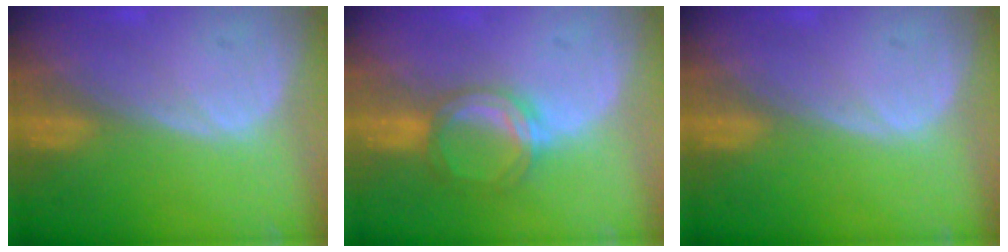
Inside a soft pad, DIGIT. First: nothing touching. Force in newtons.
{"total": 5.2, "press": 4.9, "slide": 1.7}
{"total": 0.0}